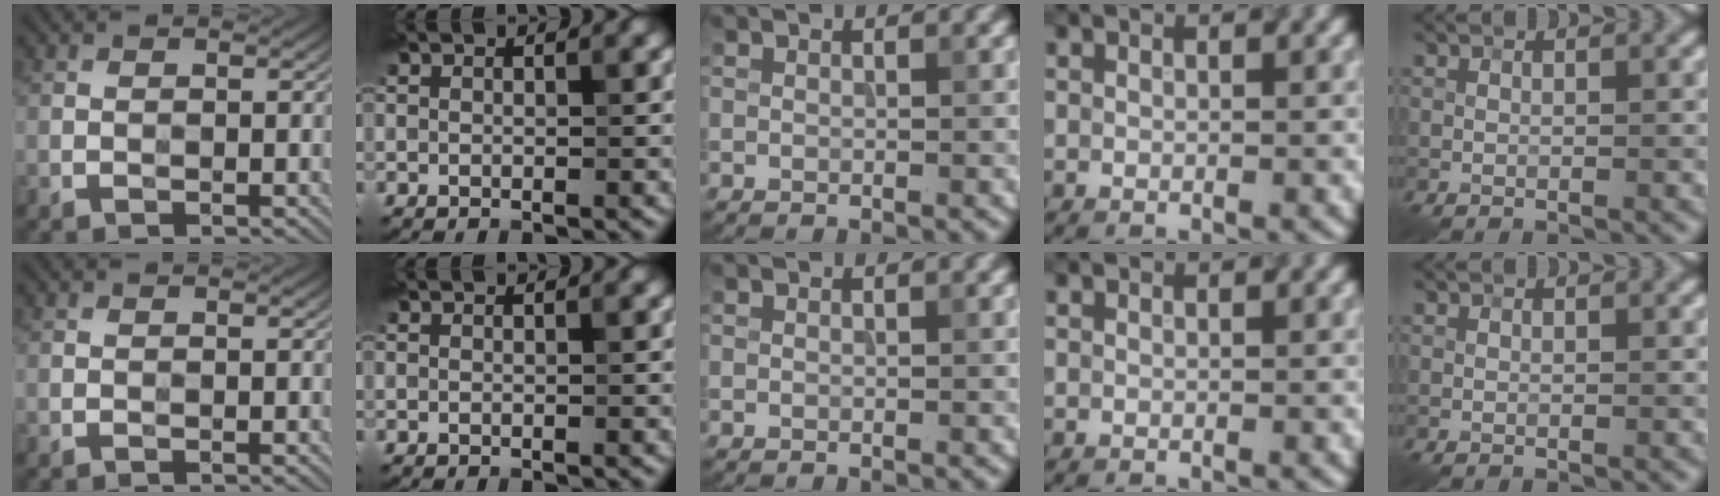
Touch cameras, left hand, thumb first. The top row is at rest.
{}